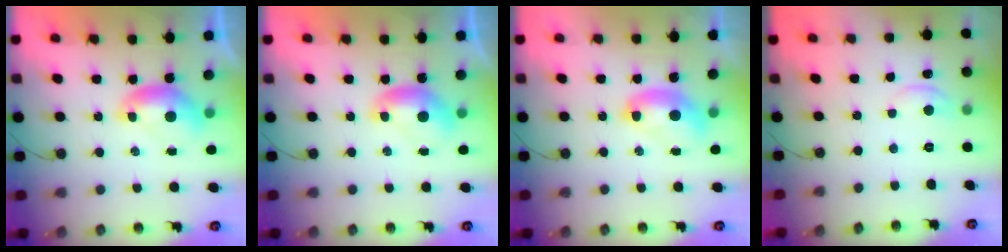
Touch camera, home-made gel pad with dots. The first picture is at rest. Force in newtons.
{"total": 0.0}
{"total": 2.5, "press": 2.5, "slide": 0.1}
{"total": 0.9, "press": 0.8, "slide": 0.4}